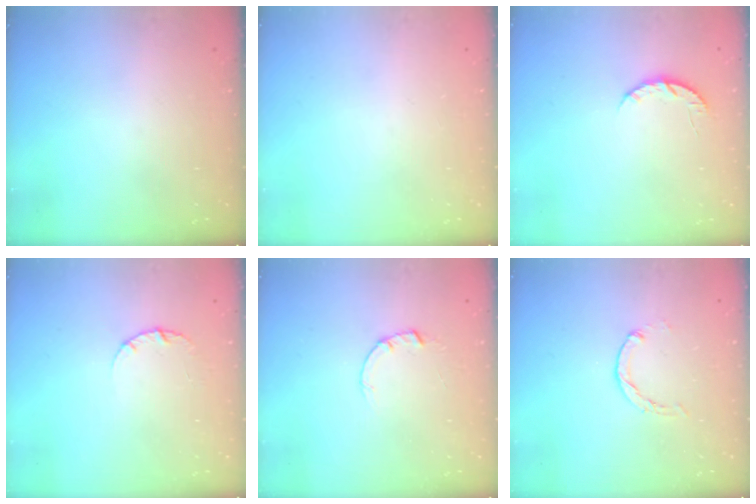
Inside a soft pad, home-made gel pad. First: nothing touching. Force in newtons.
{"total": 0.0}
{"total": 5.0, "press": 4.9, "slide": 0.6}
{"total": 2.5, "press": 2.5, "slide": 0.3}
{"total": 1.5, "press": 1.5, "slide": 0.3}
{"total": 0.7, "press": 0.7, "slide": 0.2}